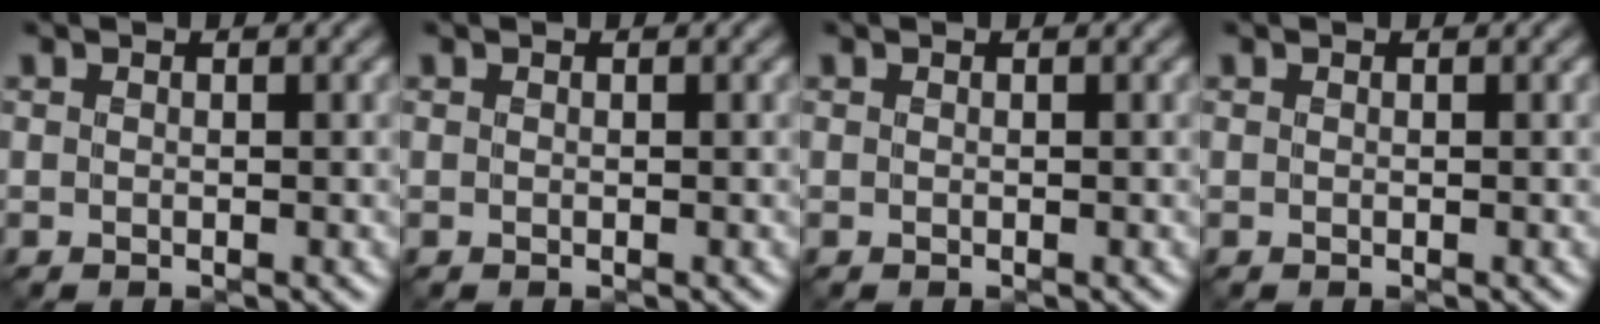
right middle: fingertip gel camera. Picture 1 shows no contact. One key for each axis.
{"total": 0.0}
{"total": 0.0}
{"total": 0.0}